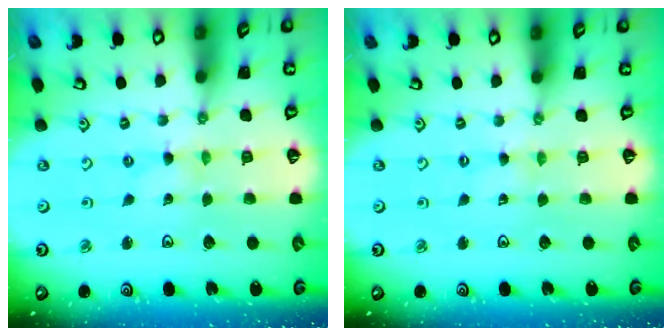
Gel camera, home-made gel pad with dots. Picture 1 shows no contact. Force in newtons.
{"total": 0.5, "press": 0.5, "slide": 0.1}